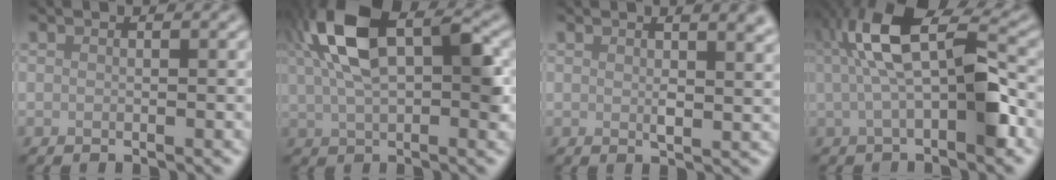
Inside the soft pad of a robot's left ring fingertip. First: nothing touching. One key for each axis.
{"total": 10.4, "fx": 2.8, "fy": 5.4, "fz": 8.4, "tx": -0.156, "ty": 0.010, "tz": 0.044}
{"total": 4.0, "fx": 1.7, "fy": 1.4, "fz": 3.4, "tx": -0.040, "ty": -0.001, "tz": 0.026}
{"total": 7.2, "fx": 0.1, "fy": 2.7, "fz": 6.7, "tx": -0.120, "ty": 0.015, "tz": -0.005}